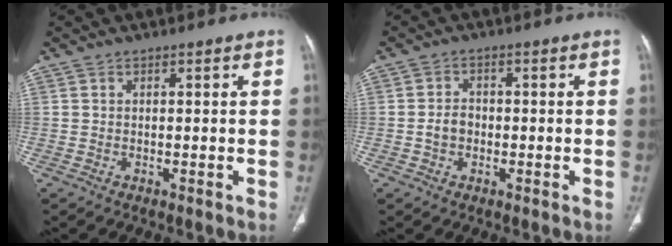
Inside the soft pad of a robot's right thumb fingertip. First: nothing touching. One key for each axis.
{"total": 3.2, "fx": -0.8, "fy": 2.6, "fz": 1.8, "tx": -0.023, "ty": 0.013, "tz": -0.016}